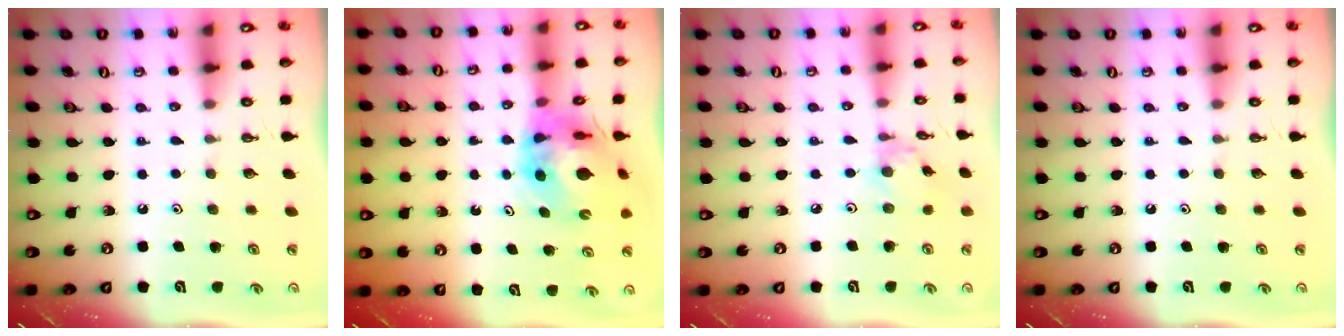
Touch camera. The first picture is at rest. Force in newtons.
{"total": 12.0, "press": 11.9, "slide": 1.4}
{"total": 2.4, "press": 2.4, "slide": 0.2}
{"total": 0.0}